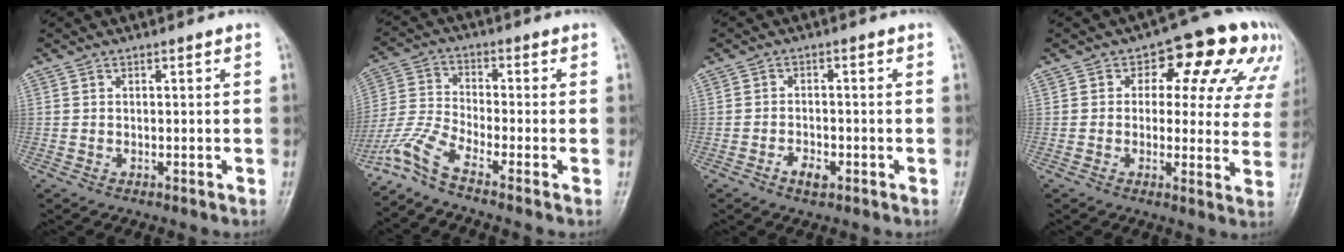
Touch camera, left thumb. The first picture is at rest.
{"total": 6.5, "force": [-5.5, 0.0, 3.5], "torque": [-0.092, 0.020, -0.126]}
{"total": 2.9, "force": [-1.6, 1.6, 1.8], "torque": [-0.028, 0.007, -0.026]}
{"total": 14.5, "force": [6.1, 8.2, 10.4], "torque": [-0.070, 0.004, 0.061]}